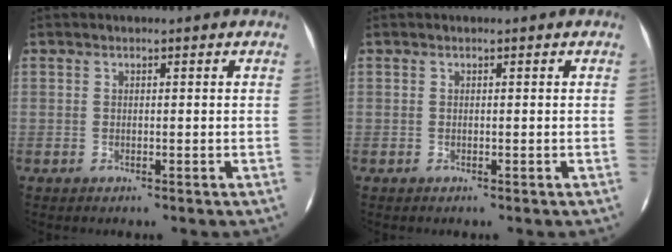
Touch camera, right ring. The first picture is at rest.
{"total": 0.0}